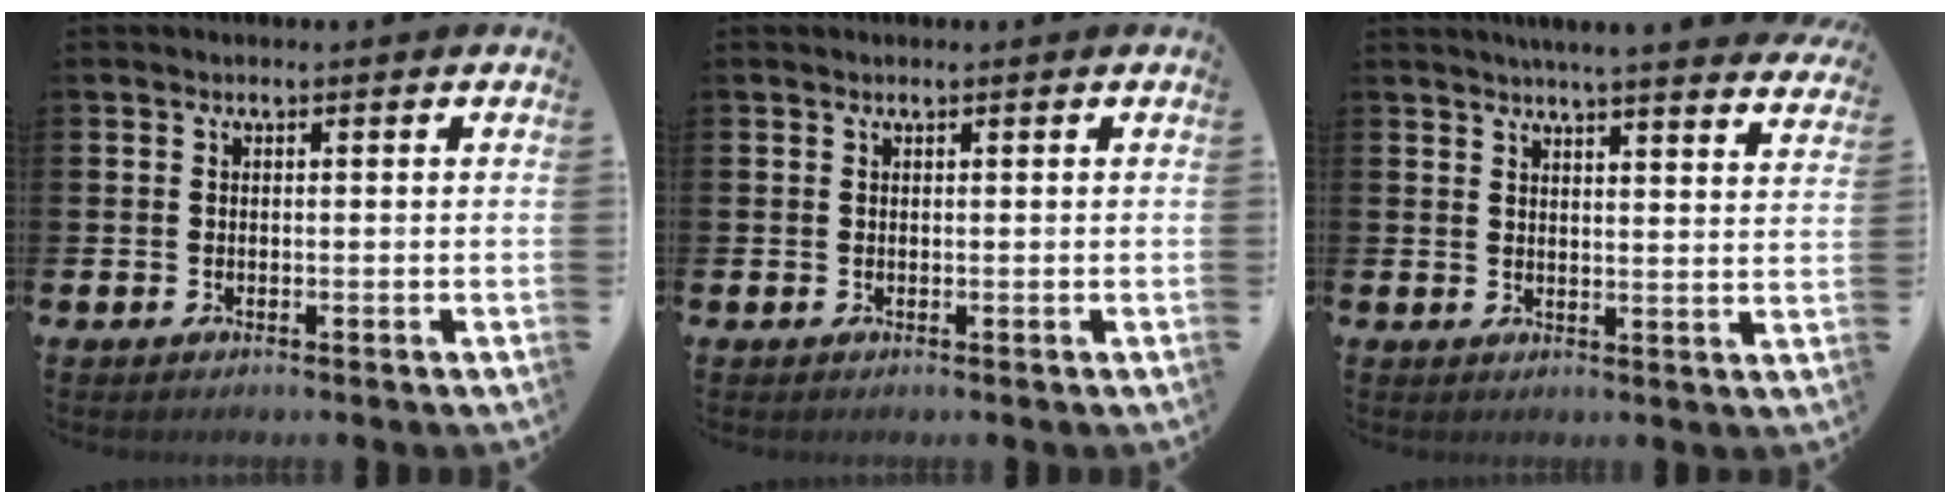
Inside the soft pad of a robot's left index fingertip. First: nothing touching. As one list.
[{"total": 0.0}, {"total": 4.9, "force": [4.7, -0.7, 1.1], "torque": [-0.024, -0.030, 0.081]}]